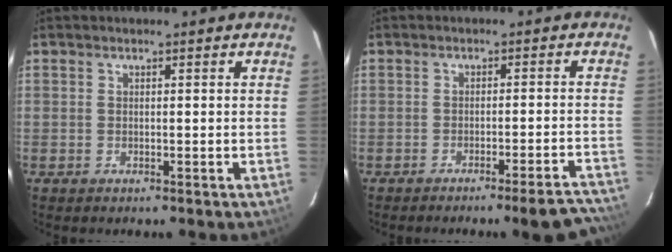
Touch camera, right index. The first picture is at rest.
{"total": 10.4, "force": [-9.8, 0.4, 3.6], "torque": [-0.033, 0.015, -0.114]}